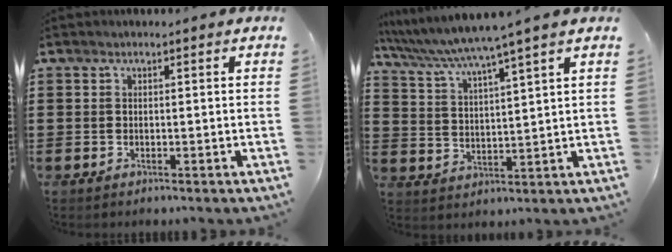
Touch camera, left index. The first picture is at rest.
{"total": 5.5, "force": [4.8, -1.1, 2.5], "torque": [-0.069, -0.032, 0.076]}